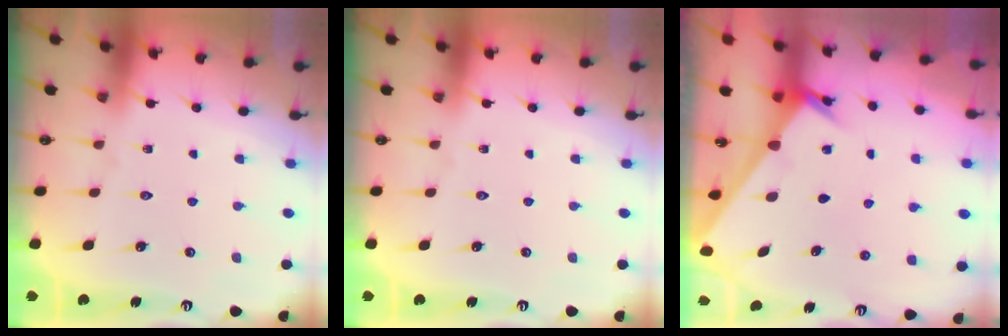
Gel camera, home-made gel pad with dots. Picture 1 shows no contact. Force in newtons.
{"total": 0.0}
{"total": 2.3, "press": 2.3, "slide": 0.3}